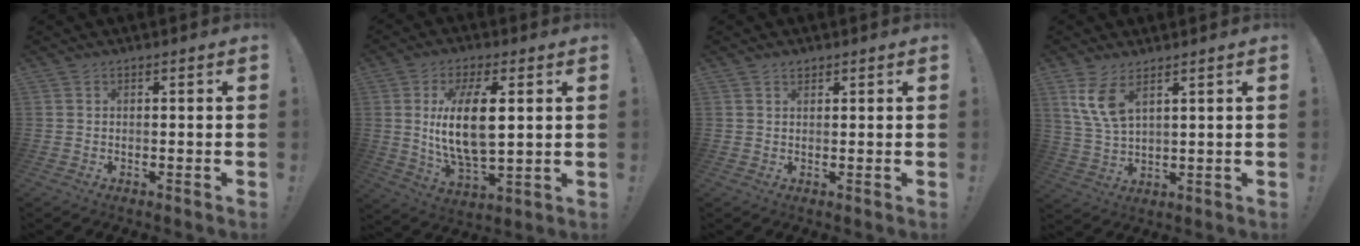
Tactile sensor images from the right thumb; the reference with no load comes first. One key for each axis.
{"total": 15.3, "fx": 2.6, "fy": 6.3, "fz": 13.7, "tx": -0.272, "ty": -0.016, "tz": 0.035}
{"total": 1.2, "fx": 1.0, "fy": 0.6, "fz": 0.3, "tx": 0.006, "ty": -0.007, "tz": 0.017}
{"total": 8.3, "fx": 4.7, "fy": 3.2, "fz": 6.1, "tx": -0.117, "ty": -0.023, "tz": 0.088}